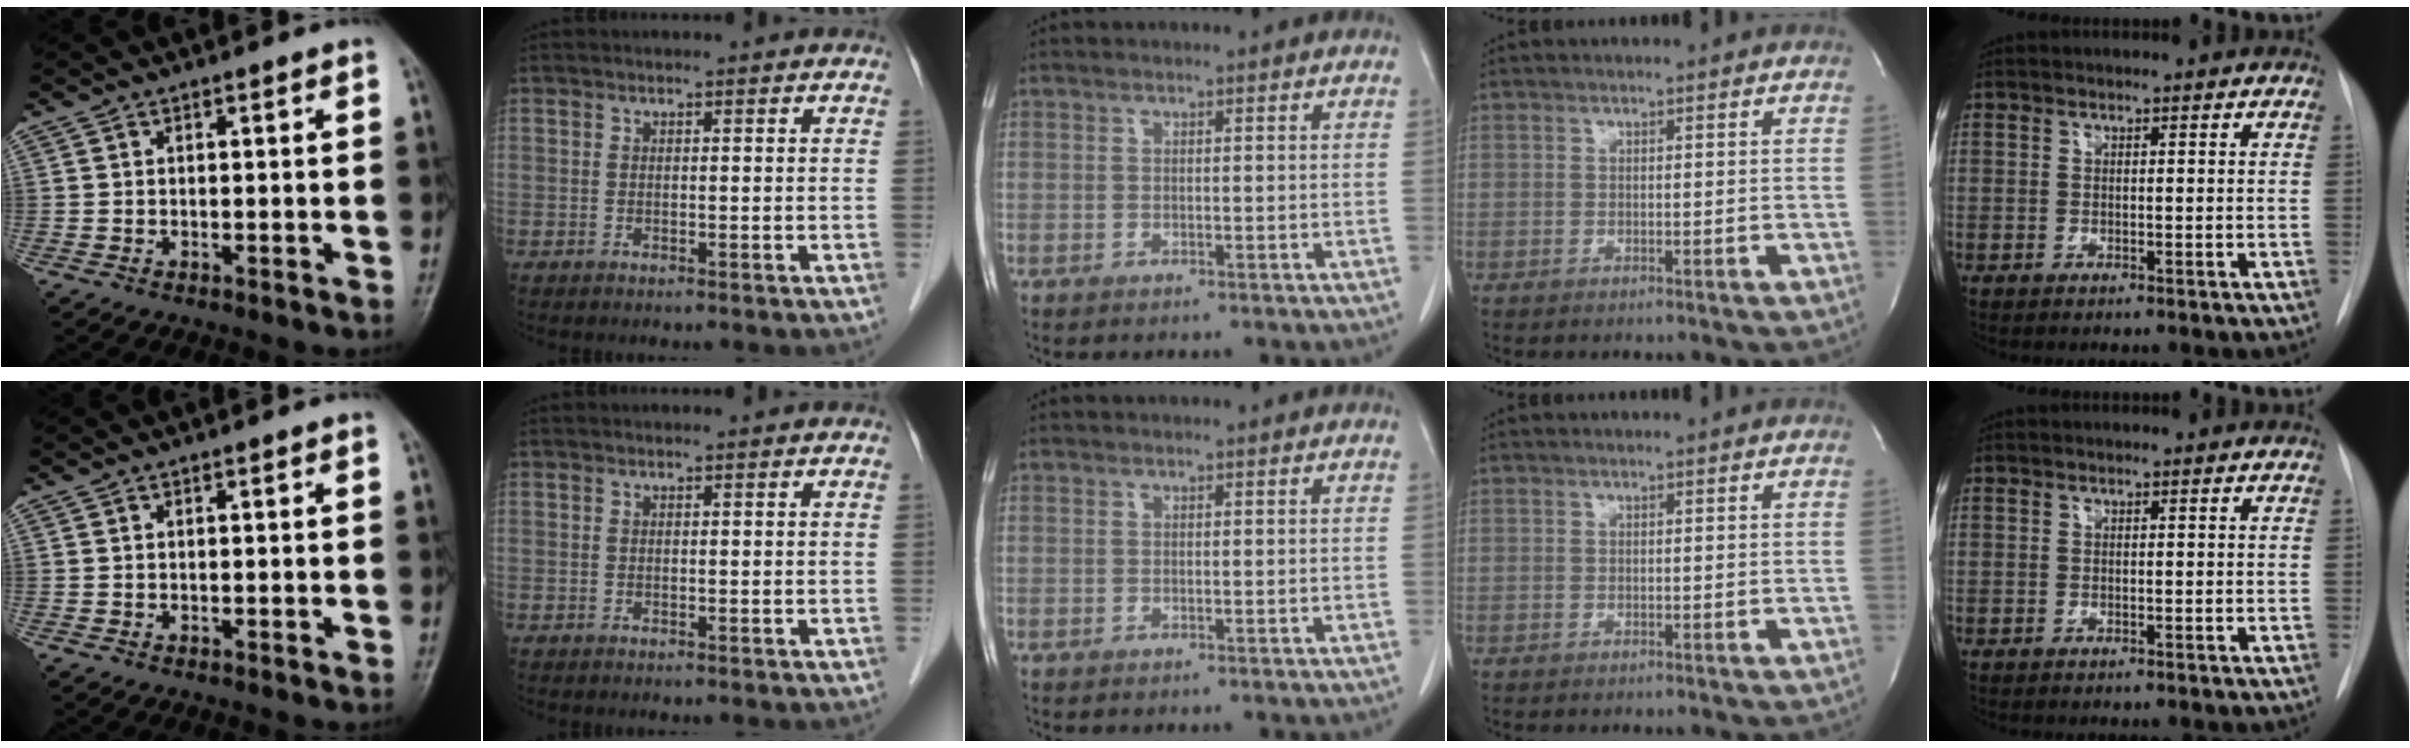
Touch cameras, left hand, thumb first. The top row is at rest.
{}